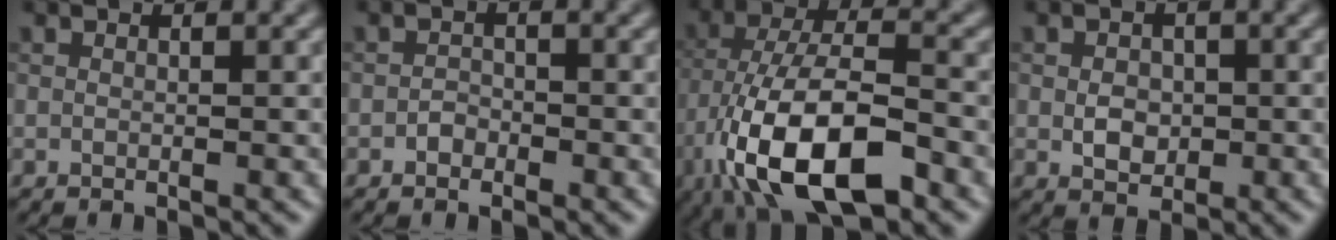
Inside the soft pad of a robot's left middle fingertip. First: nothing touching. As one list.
[{"total": 1.0, "force": [-0.6, 0.8, 0.3], "torque": [-0.004, 0.002, -0.012]}, {"total": 12.0, "force": [-5.4, 5.0, 9.4], "torque": [-0.185, -0.006, -0.099]}, {"total": 2.4, "force": [-0.2, 1.9, 1.5], "torque": [-0.025, -0.002, -0.006]}]